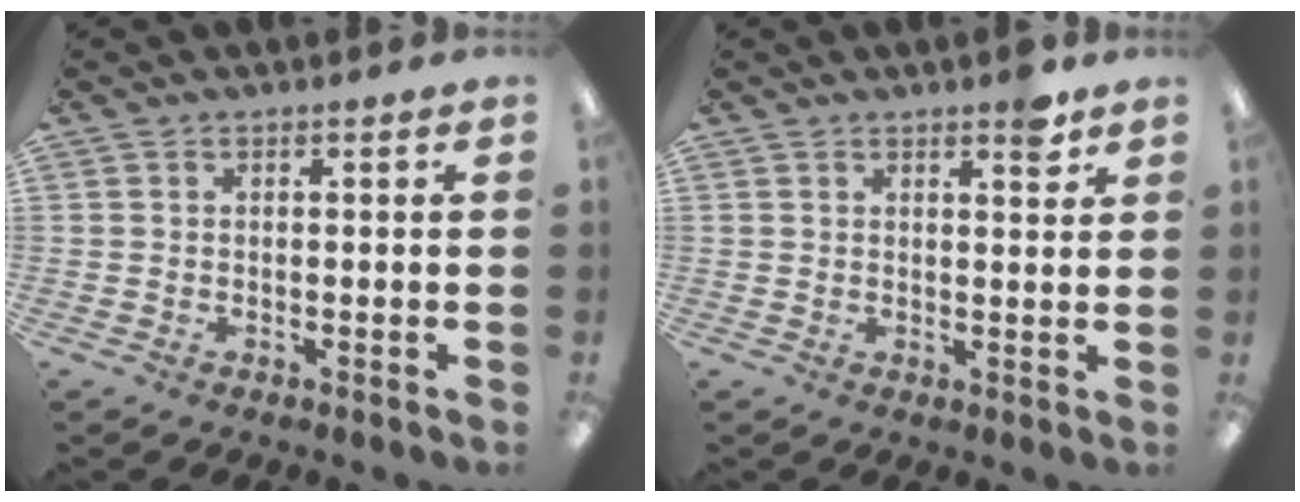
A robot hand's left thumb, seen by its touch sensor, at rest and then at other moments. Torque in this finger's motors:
{"motor_torque": [0.29, -0.26, 0.17, -0.26, 0.00]}